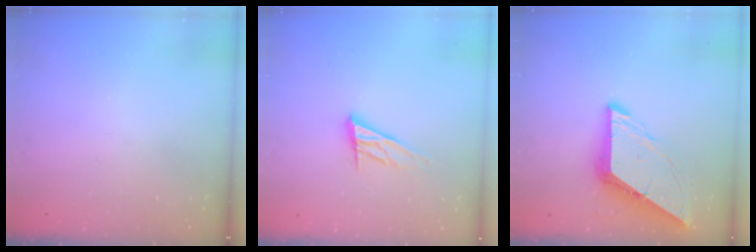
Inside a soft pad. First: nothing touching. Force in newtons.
{"total": 12.7, "press": 12.4, "slide": 2.8}
{"total": 9.9, "press": 9.9, "slide": 1.1}